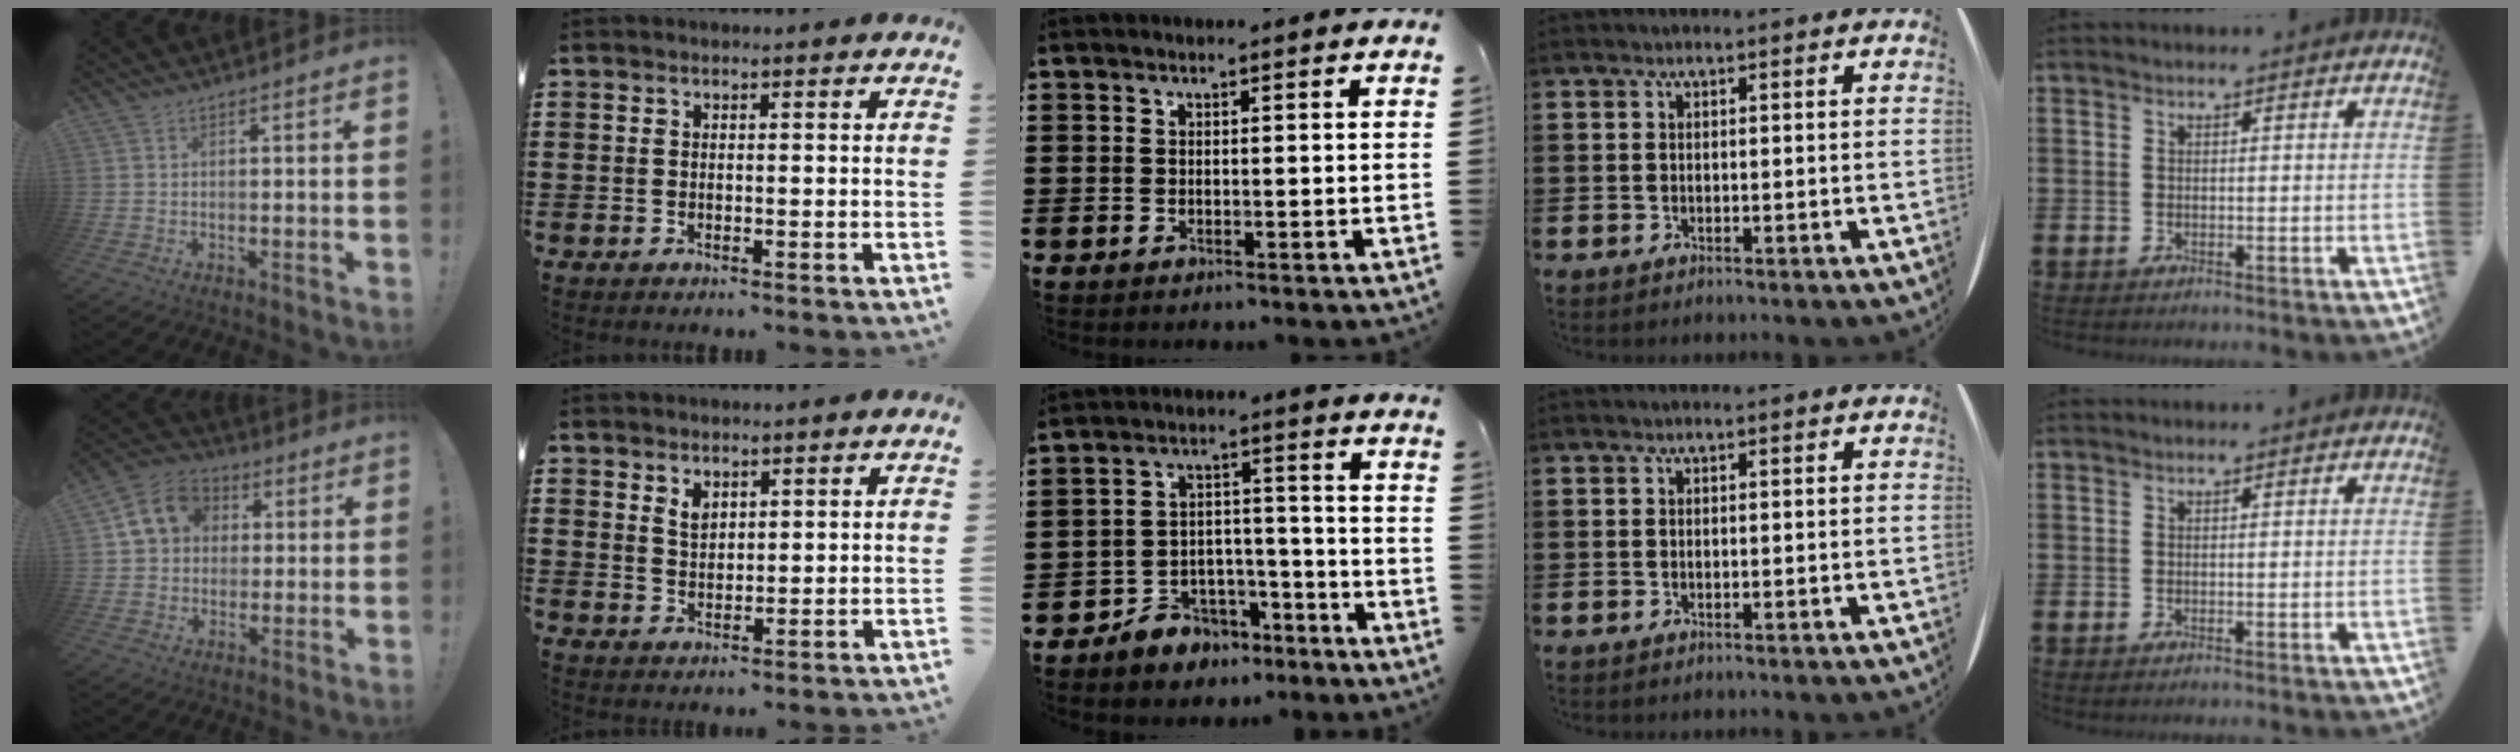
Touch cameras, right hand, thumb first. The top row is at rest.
{"thumb": {"total": 10.8, "force": [2.9, 9.3, 4.8], "torque": [-0.066, 0.003, 0.062]}, "index": {"total": 2.4, "force": [1.6, 1.4, 1.1], "torque": [-0.026, 0.004, 0.031]}, "middle": {"total": 5.4, "force": [-4.8, 2.4, 0.2], "torque": [-0.012, 0.015, -0.096]}}